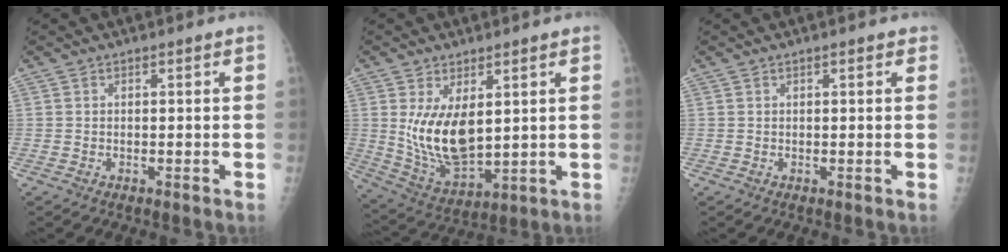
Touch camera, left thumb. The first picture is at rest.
{"total": 12.3, "force": [2.7, 6.2, 10.2], "torque": [-0.171, -0.028, 0.071]}
{"total": 1.1, "force": [0.7, 0.4, 0.8], "torque": [-0.010, 0.000, 0.007]}